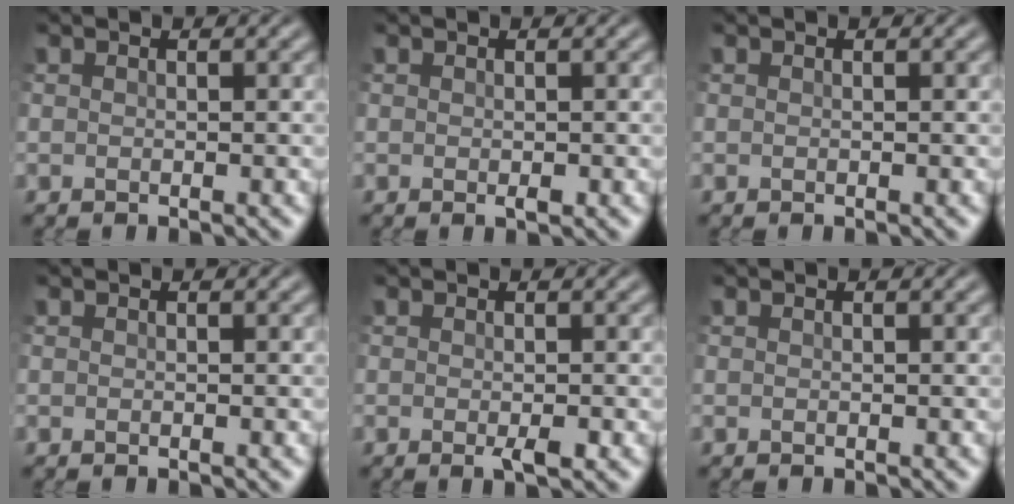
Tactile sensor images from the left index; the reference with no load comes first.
{"total": 0.7, "force": [-0.2, 0.3, 0.6], "torque": [-0.011, -0.001, -0.001]}
{"total": 0.0}
{"total": 0.0}
{"total": 1.4, "force": [-0.5, 0.2, 1.3], "torque": [-0.021, -0.004, -0.008]}
{"total": 0.0}